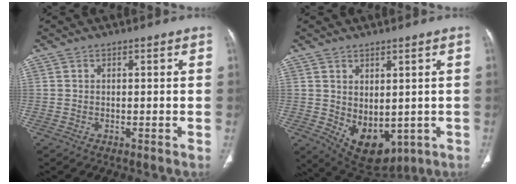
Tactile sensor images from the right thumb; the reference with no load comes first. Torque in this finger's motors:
{"motor_torque": [-0.38, 0.76, 0.26, 0.51, 0.08]}